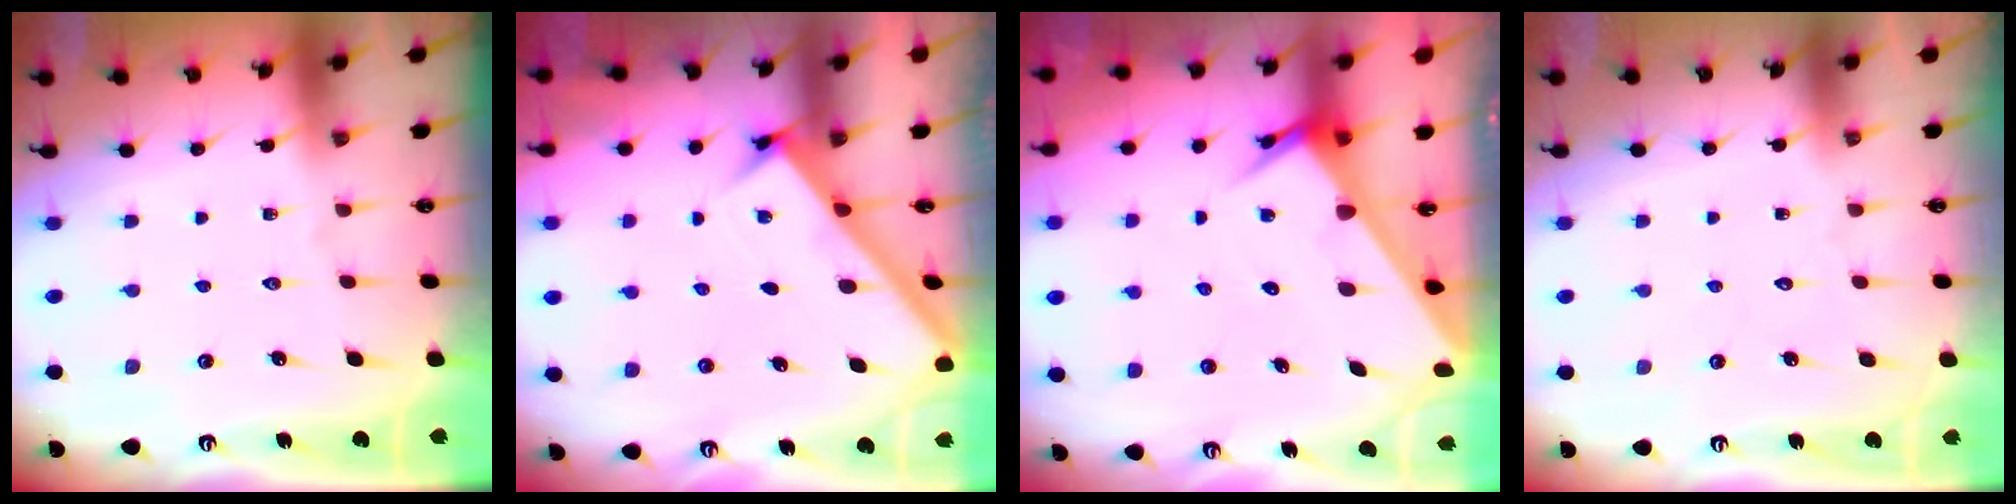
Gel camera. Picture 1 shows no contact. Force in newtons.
{"total": 2.6, "press": 2.6, "slide": 0.3}
{"total": 3.6, "press": 3.6, "slide": 0.3}
{"total": 1.7, "press": 1.7, "slide": 0.1}